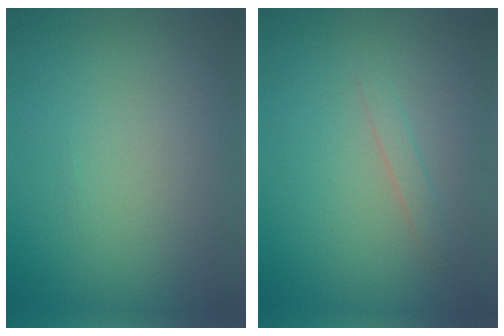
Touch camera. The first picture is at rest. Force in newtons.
{"total": 1.0, "press": 1.0, "slide": 0.1}